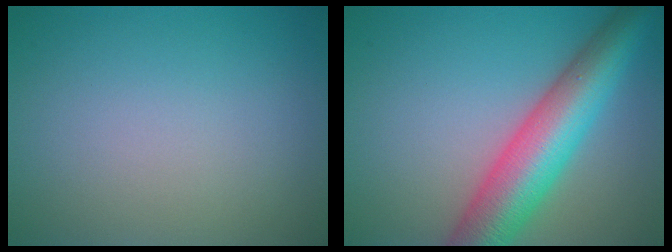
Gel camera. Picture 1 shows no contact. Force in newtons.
{"total": 9.2, "press": 9.2, "slide": 0.2}